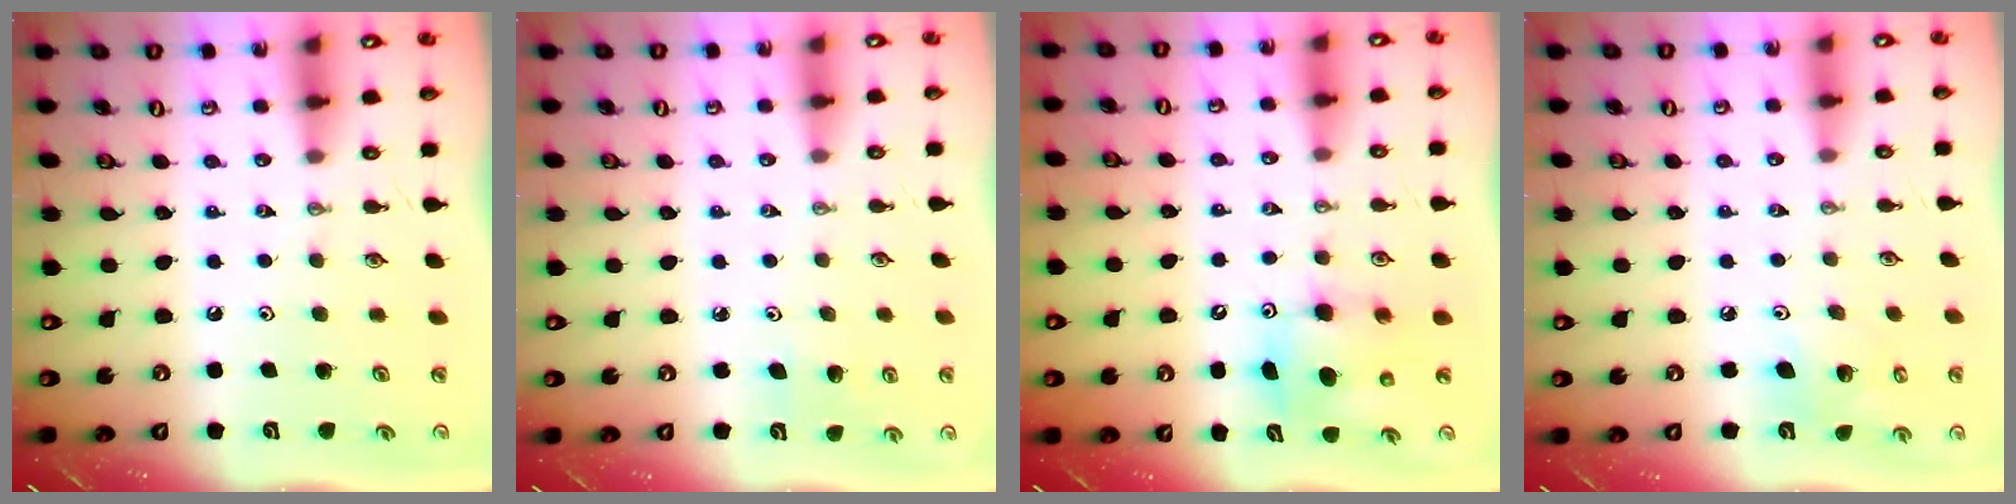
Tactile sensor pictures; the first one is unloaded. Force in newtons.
{"total": 4.2, "press": 4.1, "slide": 0.9}
{"total": 8.0, "press": 7.8, "slide": 1.6}
{"total": 7.9, "press": 7.7, "slide": 1.6}